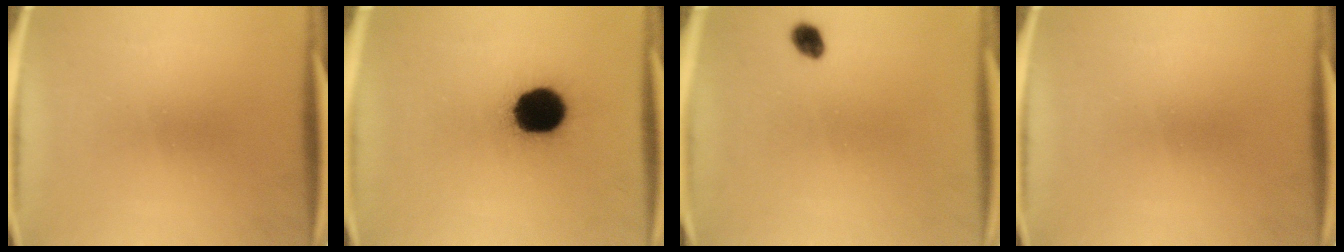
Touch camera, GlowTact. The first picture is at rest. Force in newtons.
{"total": 16.2}
{"total": 2.2}
{"total": 0.0}